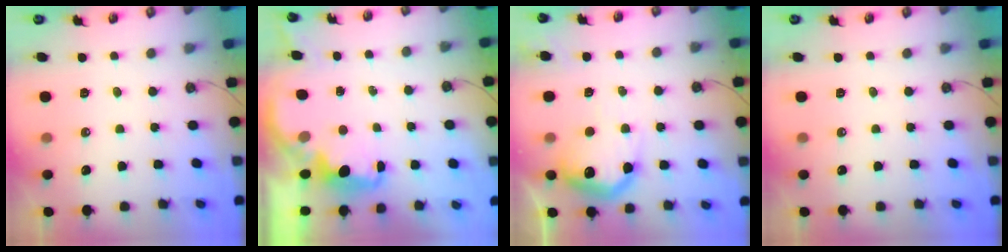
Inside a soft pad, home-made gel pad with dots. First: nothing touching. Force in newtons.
{"total": 2.3, "press": 2.1, "slide": 0.8}
{"total": 17.4, "press": 17.3, "slide": 1.5}
{"total": 0.0}